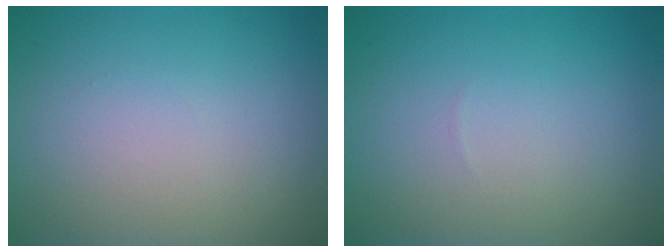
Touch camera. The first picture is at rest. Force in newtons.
{"total": 0.0}